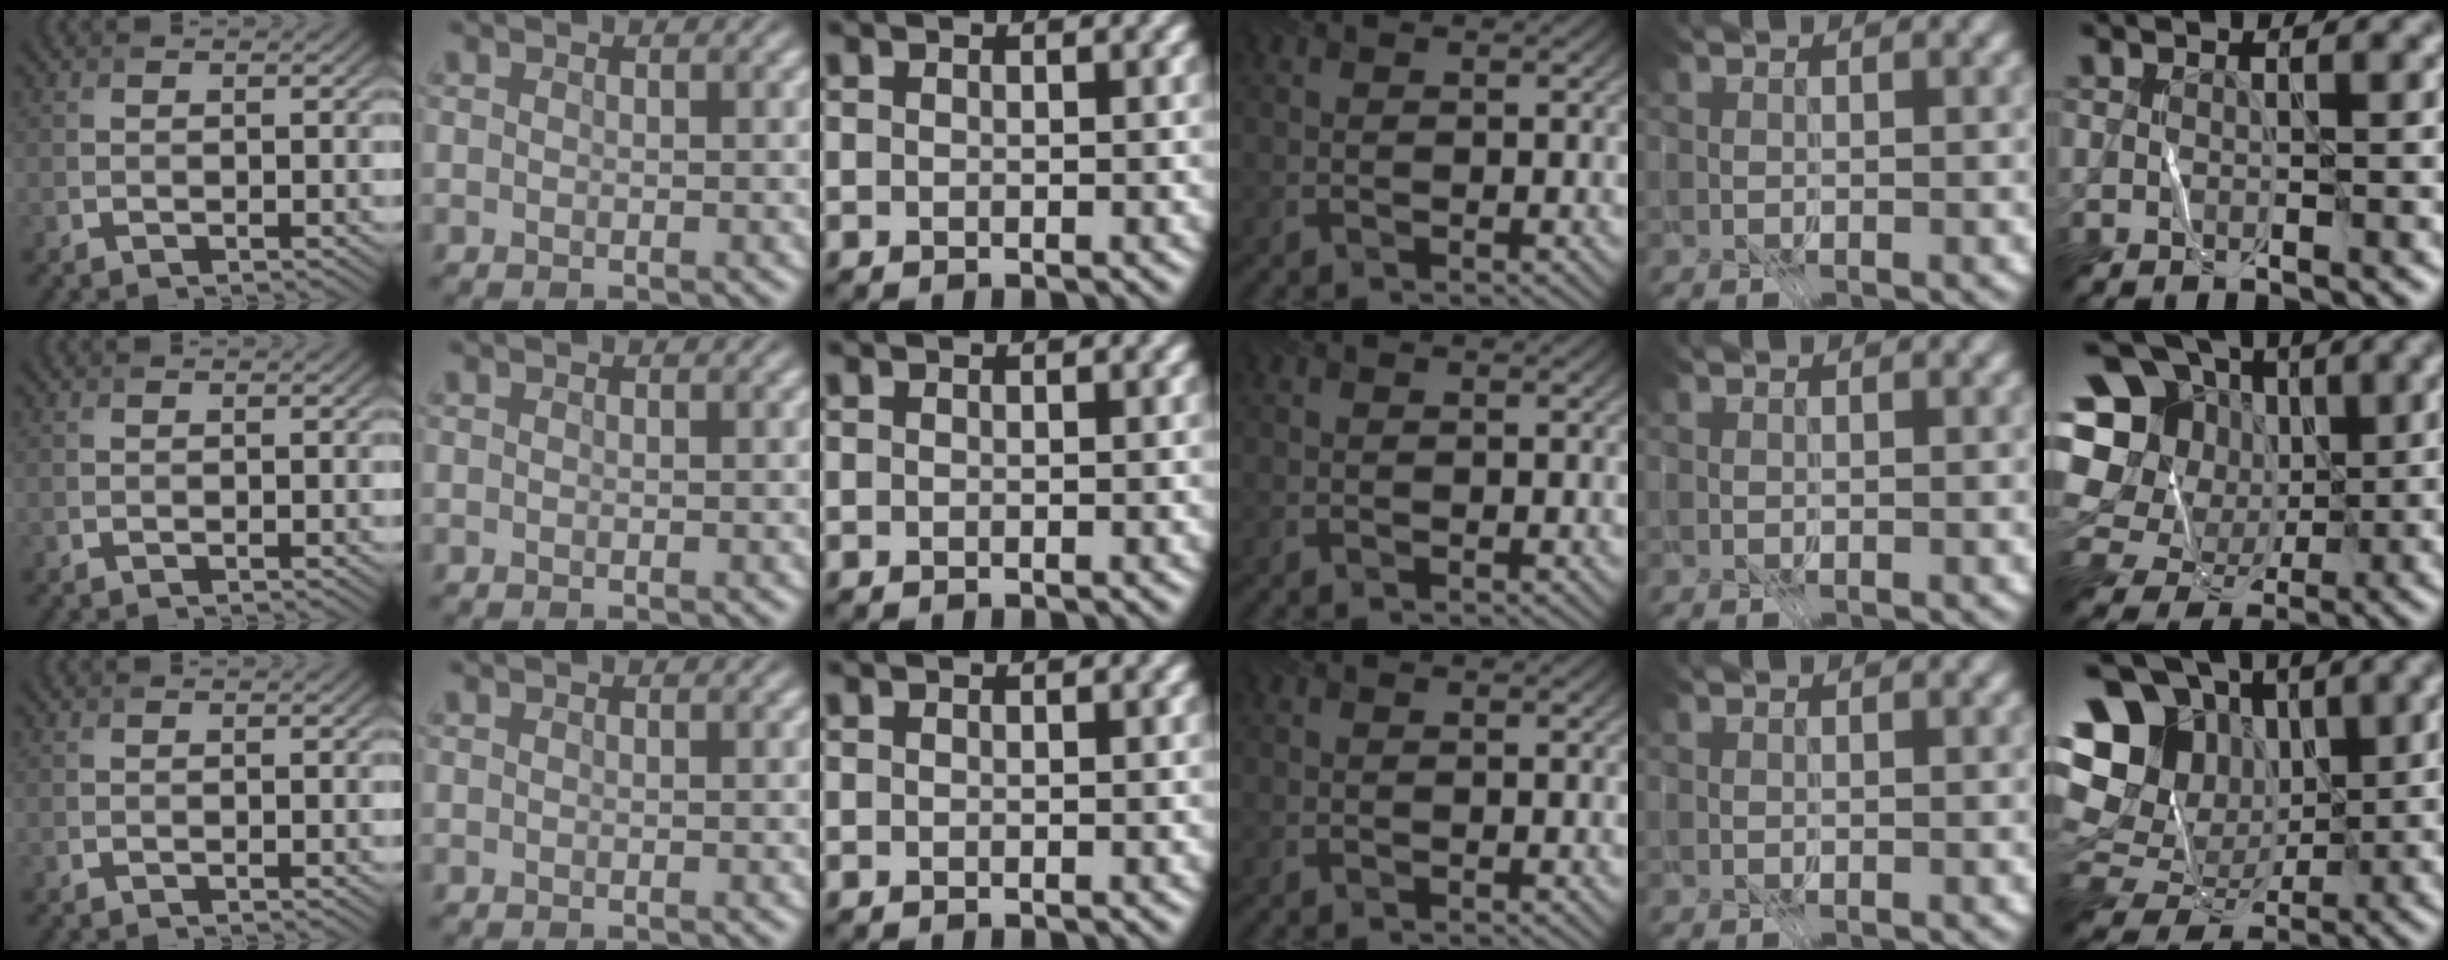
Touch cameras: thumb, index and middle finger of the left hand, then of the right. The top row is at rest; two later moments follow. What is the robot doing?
{"motion": "fold", "object": "file"}